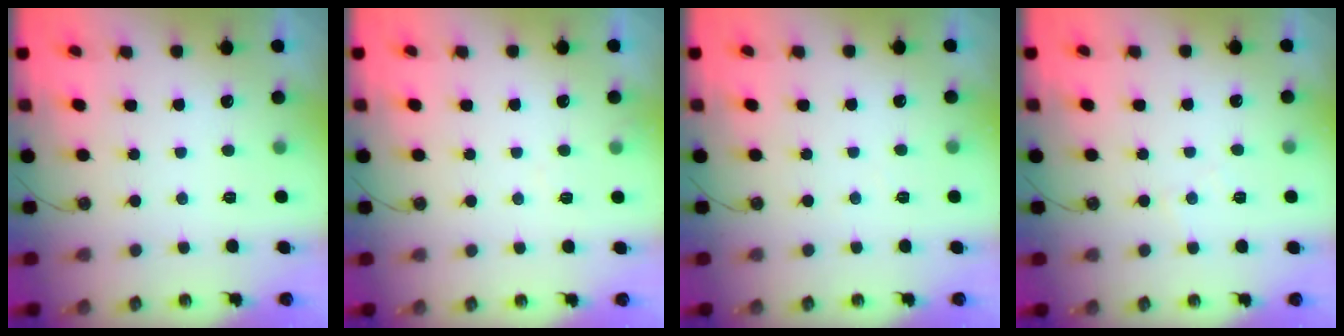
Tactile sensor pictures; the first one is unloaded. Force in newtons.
{"total": 3.7, "press": 3.6, "slide": 0.7}
{"total": 2.8, "press": 2.8, "slide": 0.5}
{"total": 3.0, "press": 2.9, "slide": 0.5}